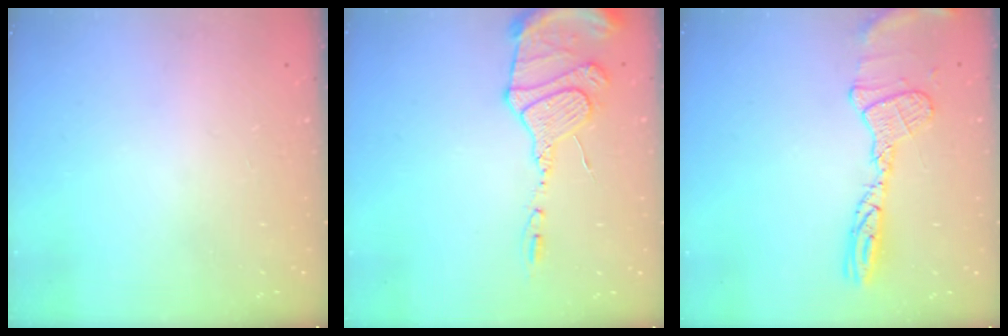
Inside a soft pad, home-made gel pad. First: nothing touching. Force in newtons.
{"total": 18.1, "press": 17.8, "slide": 3.3}
{"total": 12.8, "press": 12.7, "slide": 1.0}